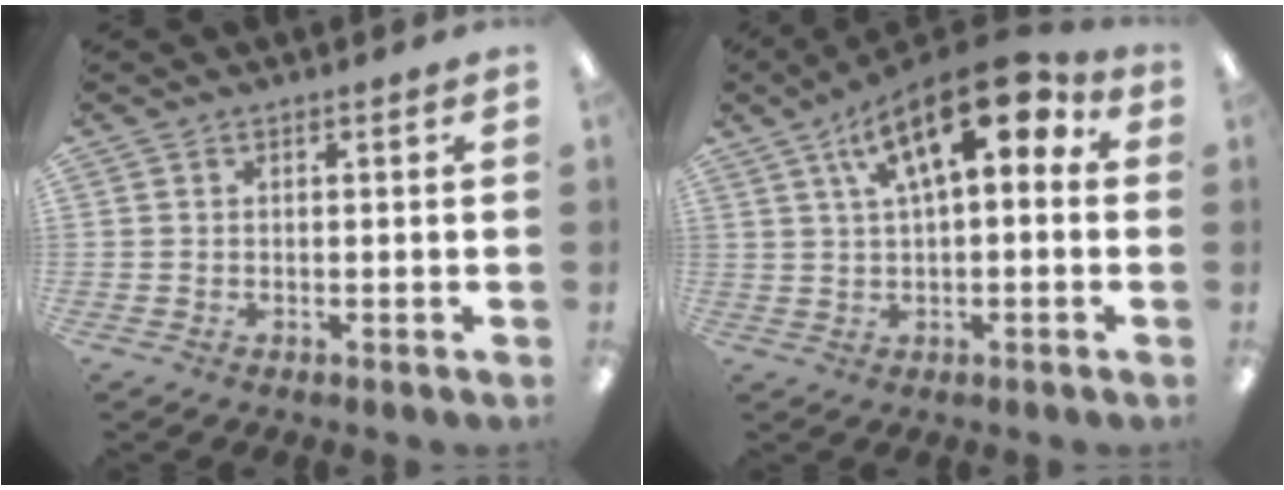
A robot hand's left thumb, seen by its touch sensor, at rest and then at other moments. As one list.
[{"total": 16.2, "force": [6.5, 7.0, 13.1], "torque": [-0.190, -0.026, 0.105]}]